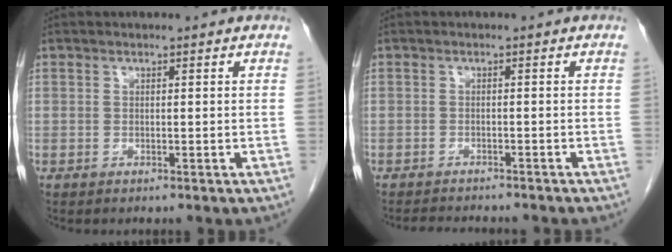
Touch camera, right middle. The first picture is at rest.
{"total": 6.3, "force": [-5.7, 1.1, 2.3], "torque": [-0.028, -0.005, -0.078]}